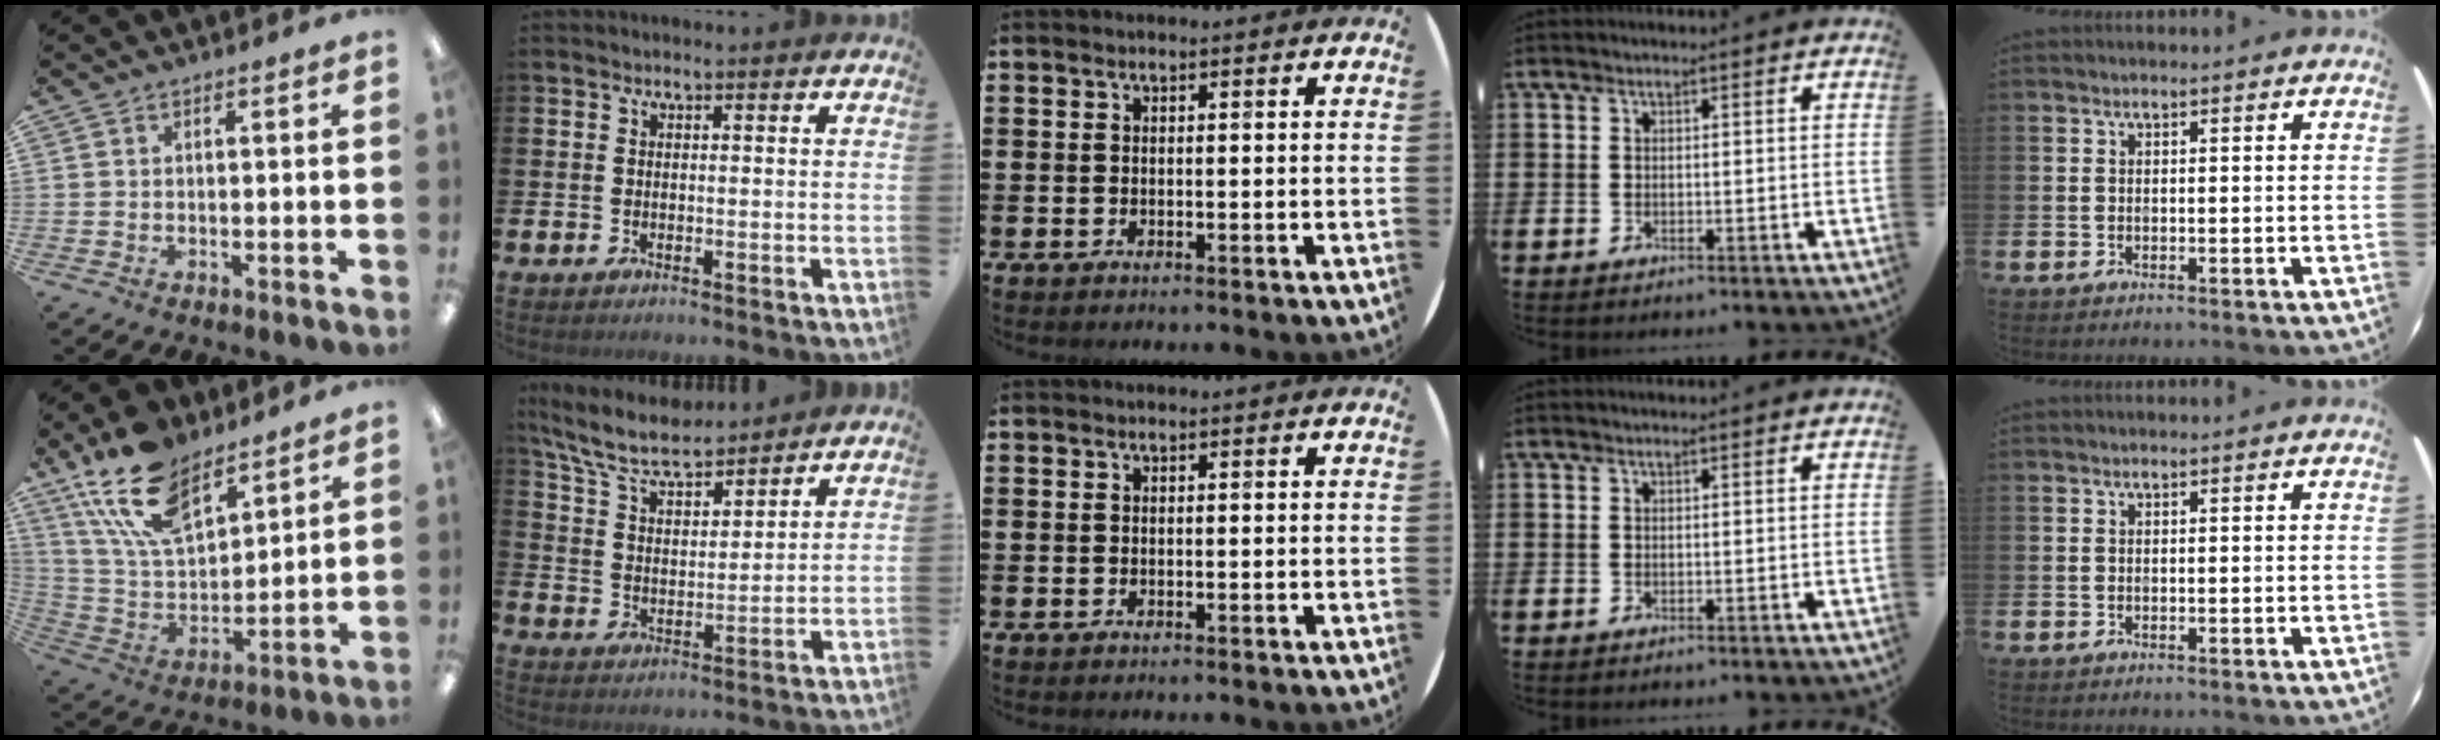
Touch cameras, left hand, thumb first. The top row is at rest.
{"thumb": {"total": 18.3, "force": [12.5, 8.9, 10.0], "torque": [-0.203, -0.054, 0.231]}, "index": {"total": 8.0, "force": [7.2, 1.8, 2.9], "torque": [-0.091, -0.040, 0.128]}}